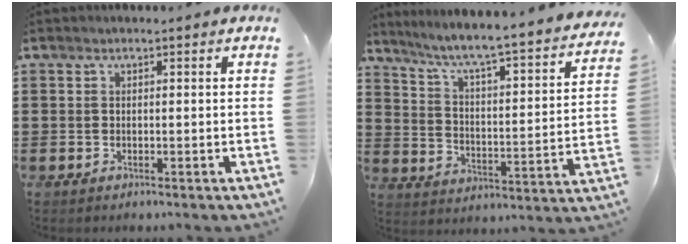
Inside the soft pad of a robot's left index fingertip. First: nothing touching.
{"total": 5.0, "force": [4.1, -0.4, 2.9], "torque": [-0.077, -0.048, 0.057]}